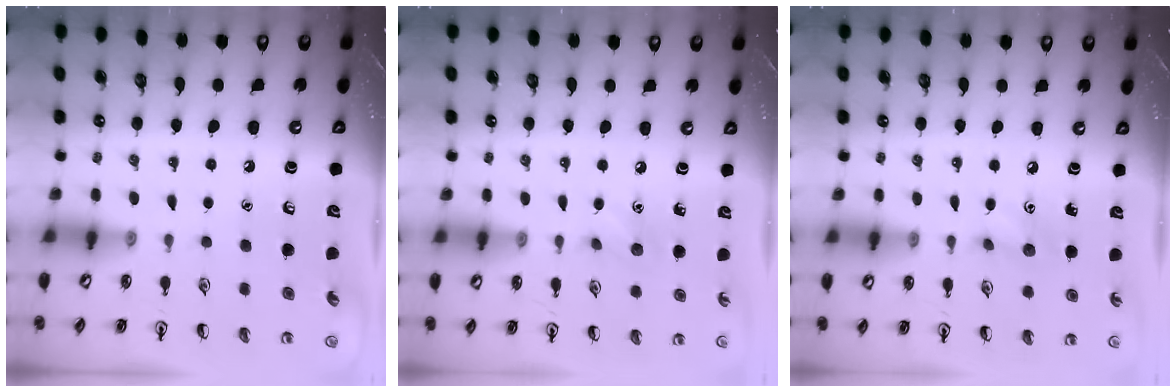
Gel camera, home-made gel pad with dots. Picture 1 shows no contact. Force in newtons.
{"total": 5.1, "press": 4.8, "slide": 1.6}
{"total": 6.1, "press": 5.8, "slide": 1.6}